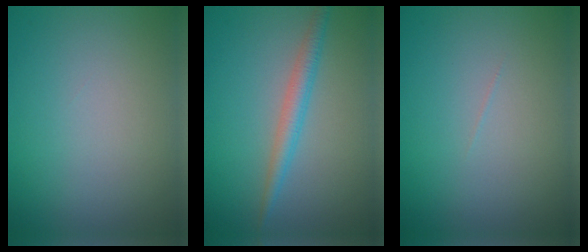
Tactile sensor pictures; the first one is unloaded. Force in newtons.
{"total": 2.3, "press": 2.3, "slide": 0.1}
{"total": 0.0}